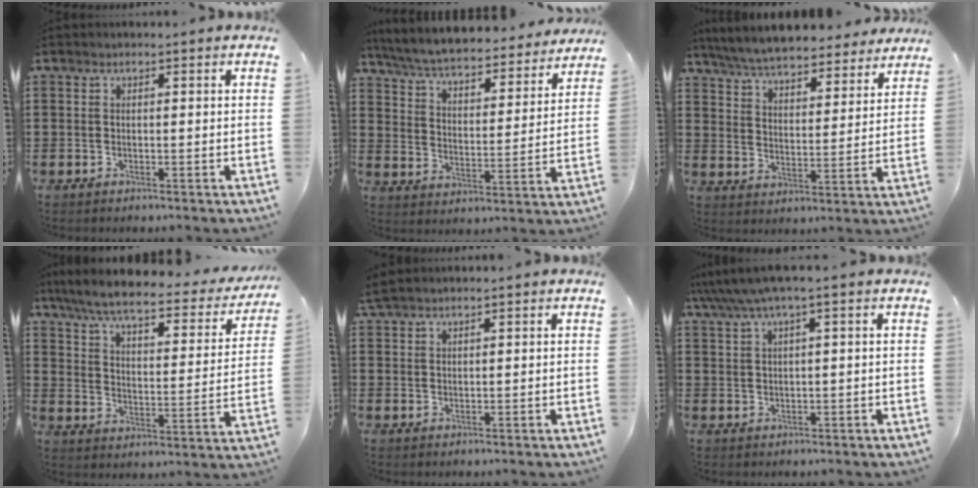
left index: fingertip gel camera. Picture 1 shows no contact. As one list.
[{"total": 5.8, "force": [5.6, 0.2, 1.6], "torque": [-0.058, -0.043, 0.093]}, {"total": 6.6, "force": [6.5, 0.3, 1.4], "torque": [-0.058, -0.038, 0.114]}, {"total": 6.7, "force": [5.7, 0.4, 3.5], "torque": [-0.093, -0.036, 0.094]}, {"total": 1.9, "force": [1.7, 0.1, 0.8], "torque": [-0.020, 0.001, 0.032]}, {"total": 3.2, "force": [1.5, -0.1, 2.9], "torque": [-0.064, -0.005, 0.021]}]